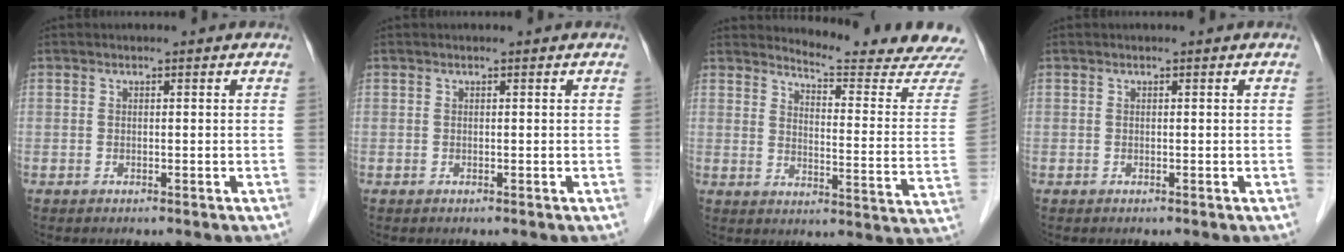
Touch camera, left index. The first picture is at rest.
{"total": 0.0}
{"total": 15.4, "force": [15.1, -1.9, 2.3], "torque": [-0.033, -0.123, 0.173]}
{"total": 0.0}